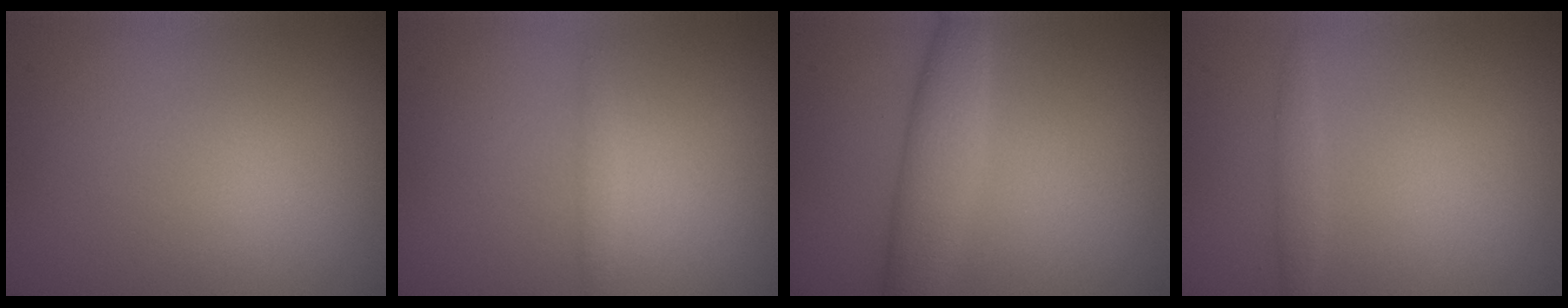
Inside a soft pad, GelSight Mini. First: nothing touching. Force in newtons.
{"total": 0.8, "press": 0.8, "slide": 0.0}
{"total": 4.0, "press": 4.0, "slide": 0.1}
{"total": 1.1, "press": 1.1, "slide": 0.0}